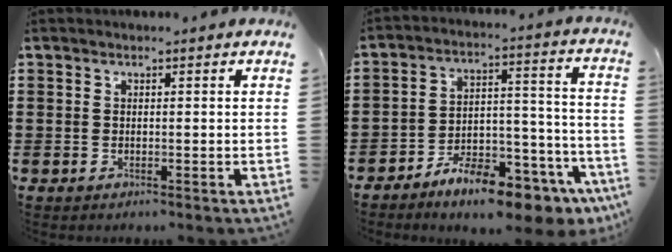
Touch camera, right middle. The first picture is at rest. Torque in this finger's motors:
{"motor_torque": [2.14, 0.00, 0.87, 0.21]}